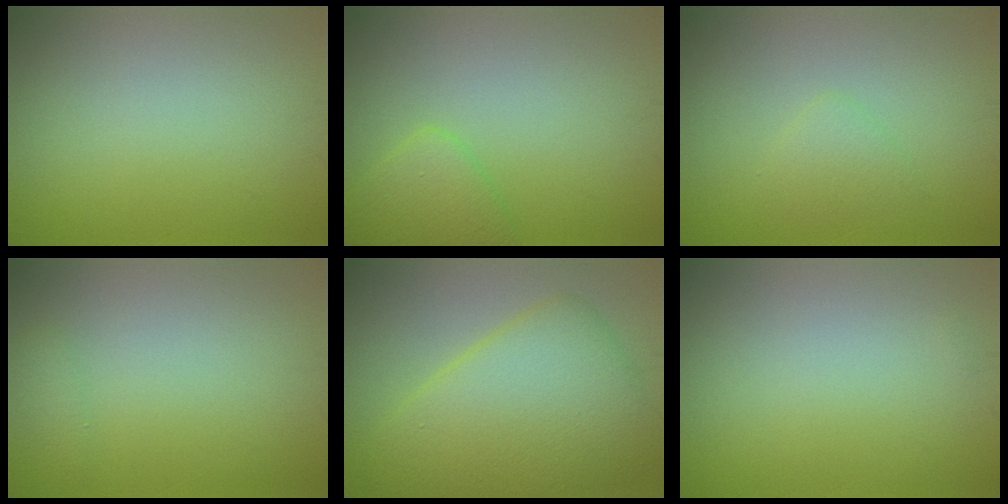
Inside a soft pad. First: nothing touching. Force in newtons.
{"total": 2.9, "press": 2.9, "slide": 0.2}
{"total": 1.4, "press": 1.4, "slide": 0.1}
{"total": 0.8, "press": 0.8, "slide": 0.0}
{"total": 7.8, "press": 7.8, "slide": 0.2}
{"total": 0.0}